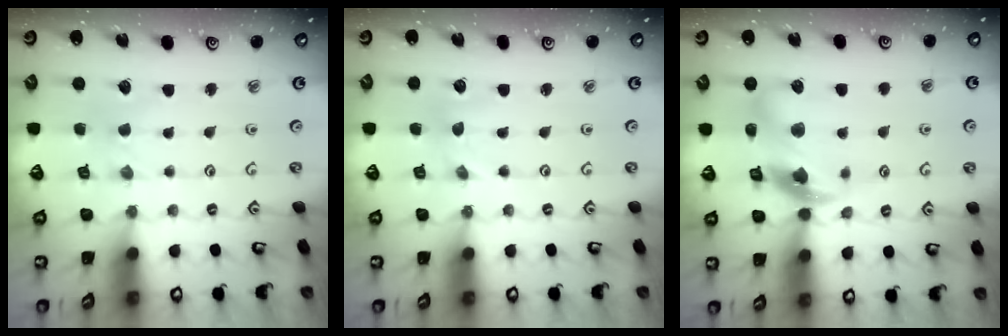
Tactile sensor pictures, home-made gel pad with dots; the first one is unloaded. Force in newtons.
{"total": 0.0}
{"total": 11.7, "press": 11.6, "slide": 1.6}